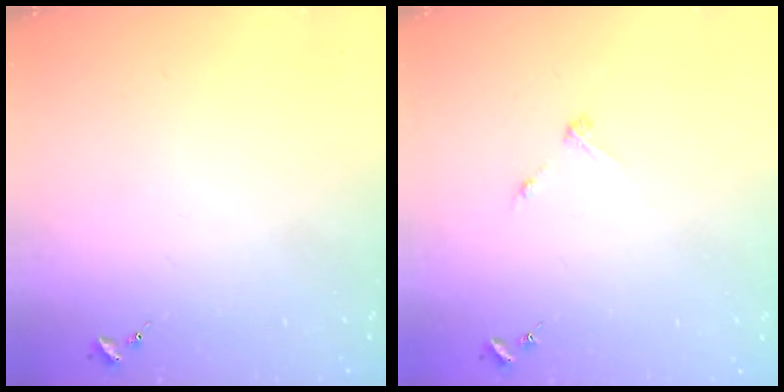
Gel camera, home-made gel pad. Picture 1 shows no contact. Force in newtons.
{"total": 2.8, "press": 2.8, "slide": 0.3}